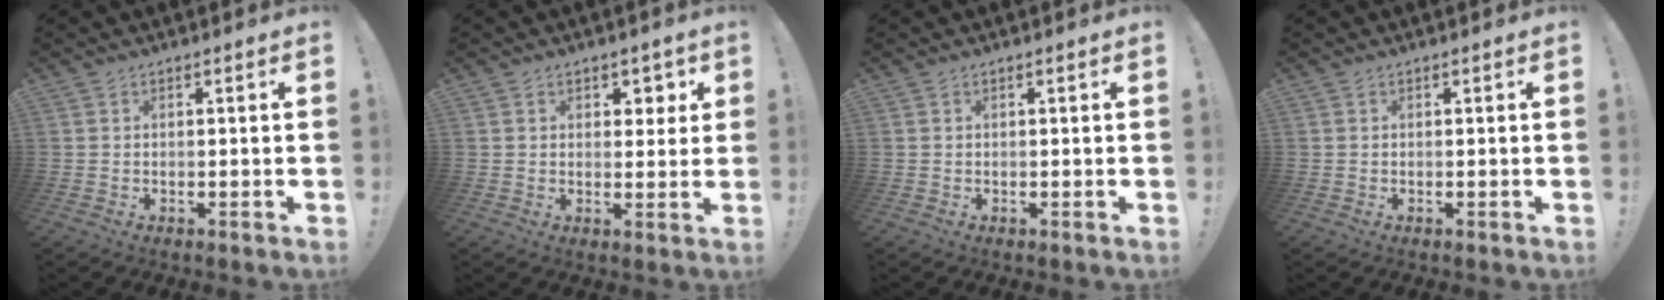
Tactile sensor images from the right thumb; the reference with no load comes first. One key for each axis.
{"total": 4.0, "fx": 1.8, "fy": 3.2, "fz": 1.5, "tx": -0.006, "ty": -0.011, "tz": 0.029}
{"total": 0.0}
{"total": 0.0}